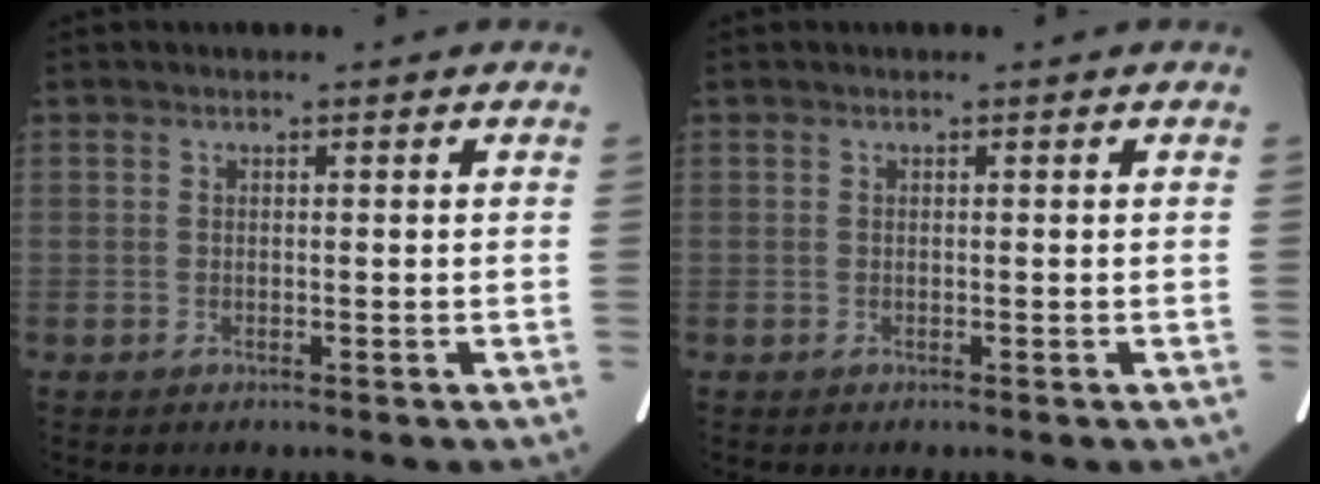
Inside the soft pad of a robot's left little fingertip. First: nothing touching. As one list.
[{"total": 0.0}]